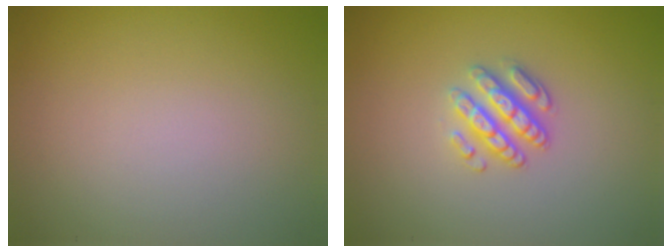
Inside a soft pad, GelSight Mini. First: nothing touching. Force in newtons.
{"total": 3.0, "press": 2.6, "slide": 1.5}